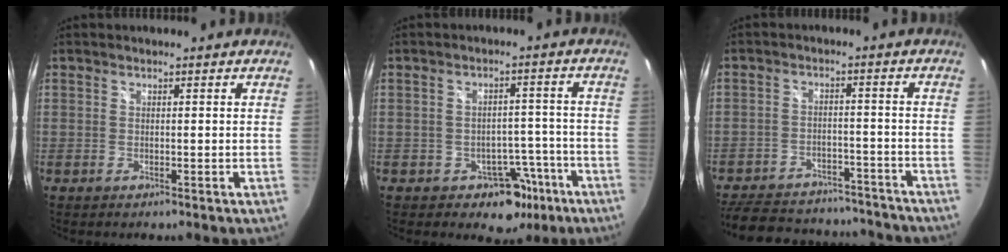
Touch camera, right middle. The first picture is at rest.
{"total": 6.9, "force": [-4.2, 5.0, 2.3], "torque": [-0.037, 0.031, -0.037]}
{"total": 25.0, "force": [-21.0, 9.8, 9.4], "torque": [-0.211, 0.020, -0.269]}